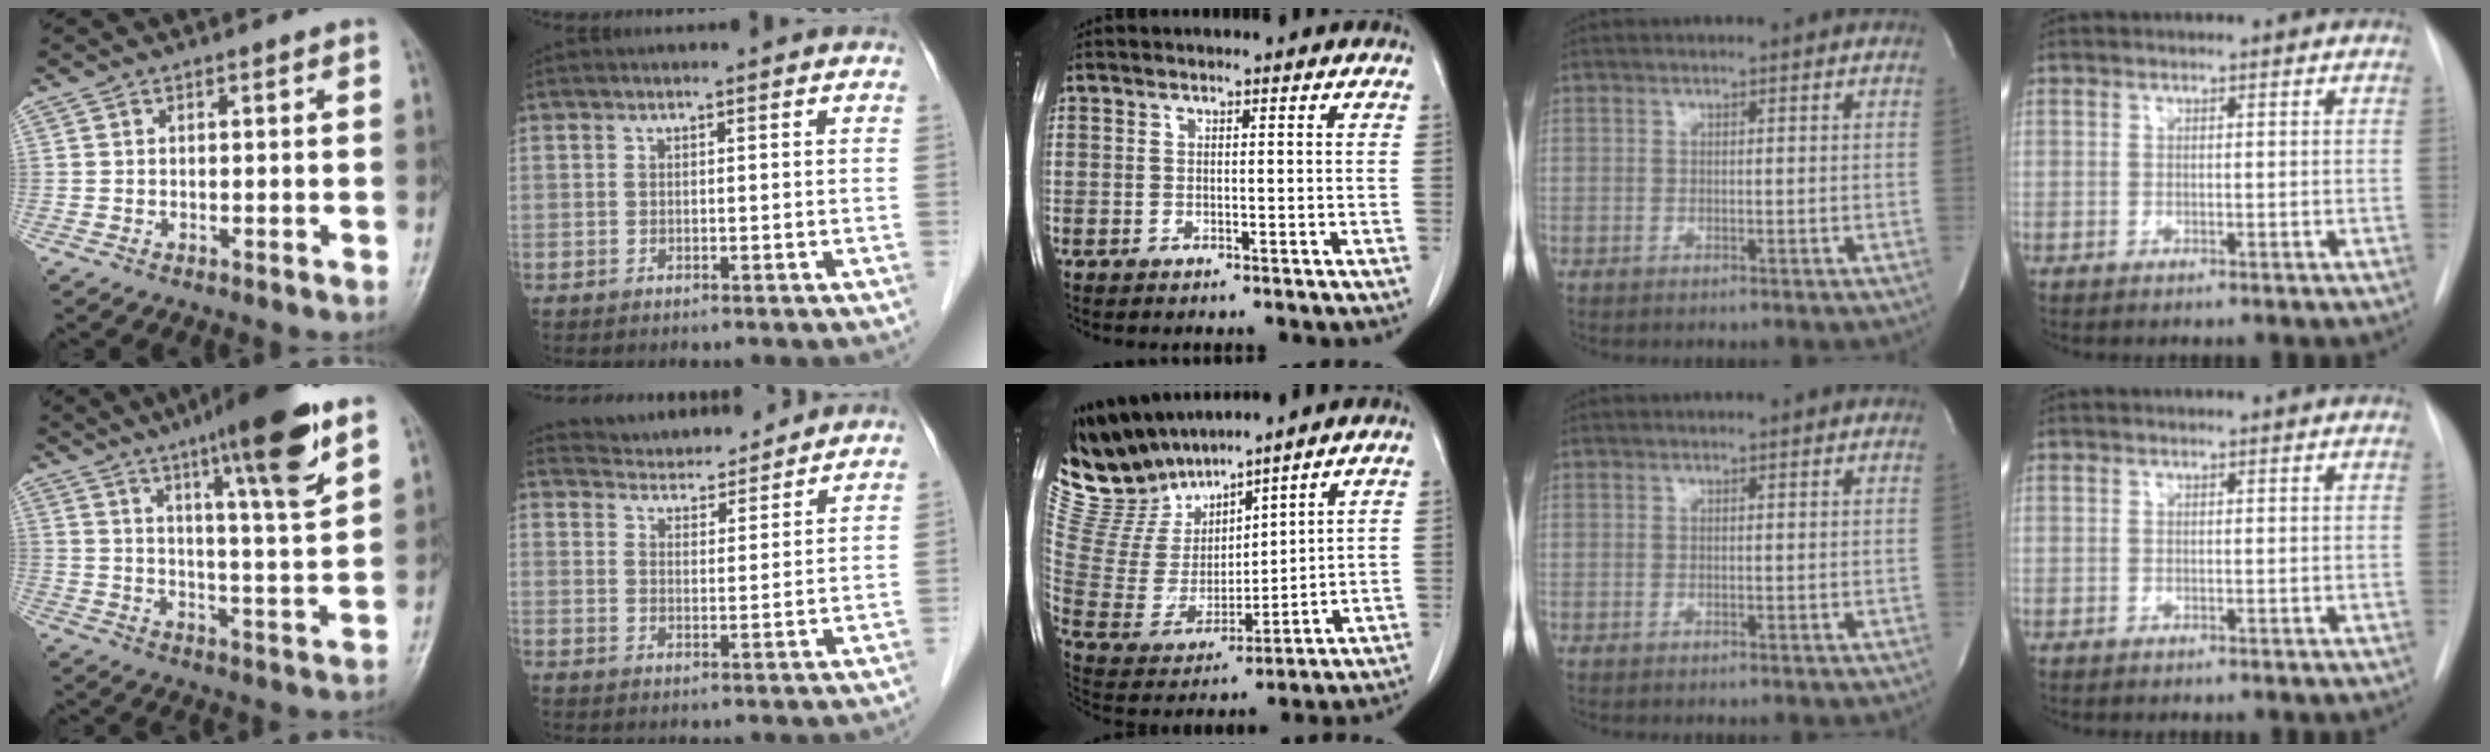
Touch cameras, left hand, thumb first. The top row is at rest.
{"thumb": {"total": 17.6, "force": [10.4, 2.1, 14.0], "torque": [-0.200, -0.049, 0.158]}, "index": {"total": 10.3, "force": [9.9, 1.7, 2.0], "torque": [-0.036, 0.014, 0.150]}, "middle": {"total": 13.8, "force": [13.0, 3.4, 3.2], "torque": [-0.090, 0.008, 0.275]}}